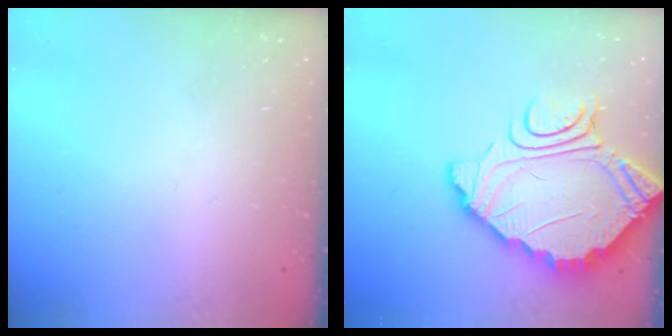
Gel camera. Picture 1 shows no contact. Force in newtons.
{"total": 10.6, "press": 10.5, "slide": 0.9}